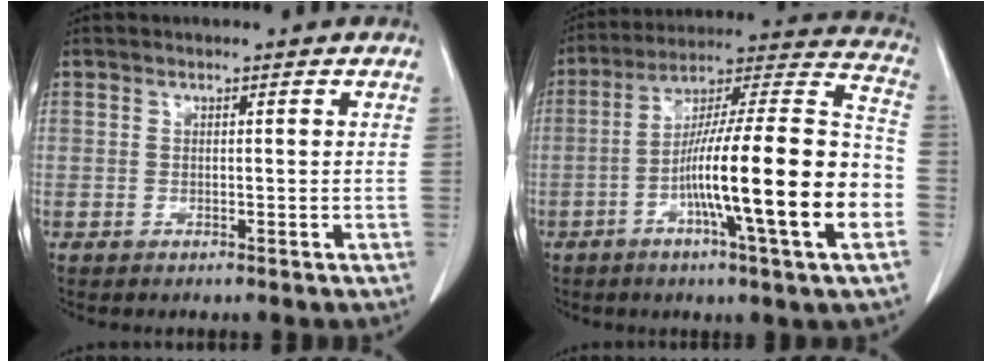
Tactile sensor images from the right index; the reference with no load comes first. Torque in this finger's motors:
{"motor_torque": [1.83, -0.31, 1.05, 0.21]}